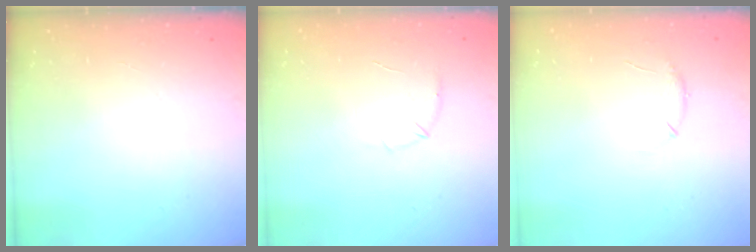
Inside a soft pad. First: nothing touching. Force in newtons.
{"total": 5.5, "press": 5.3, "slide": 1.5}
{"total": 6.9, "press": 6.7, "slide": 1.8}